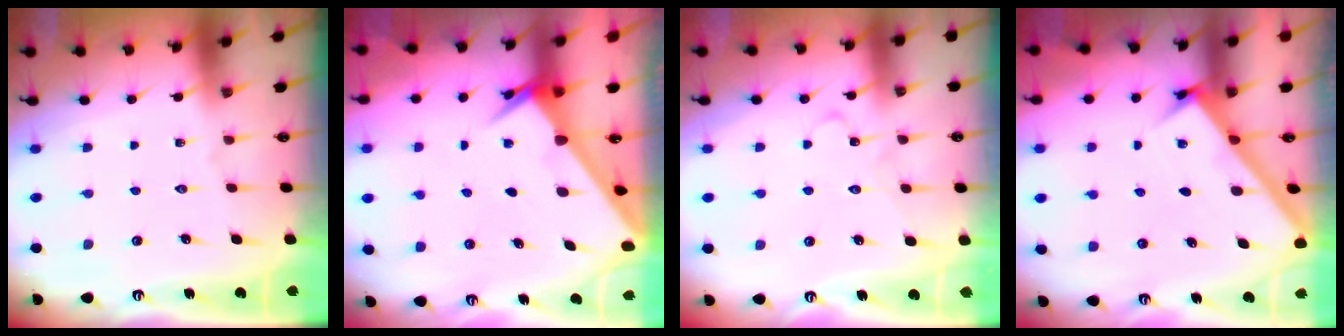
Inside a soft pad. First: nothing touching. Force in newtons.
{"total": 2.4, "press": 2.4, "slide": 0.3}
{"total": 5.0, "press": 5.0, "slide": 0.4}
{"total": 3.2, "press": 3.2, "slide": 0.2}